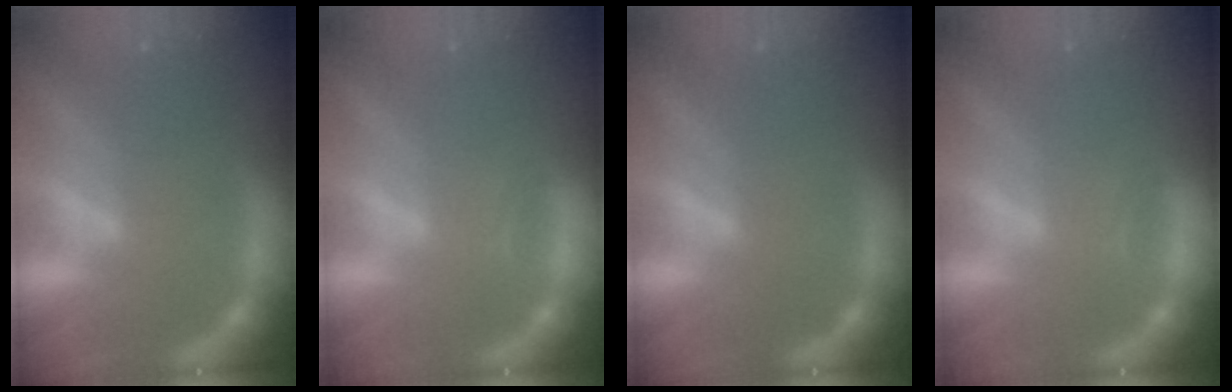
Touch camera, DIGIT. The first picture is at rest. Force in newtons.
{"total": 0.9}
{"total": 0.0}
{"total": 0.9}